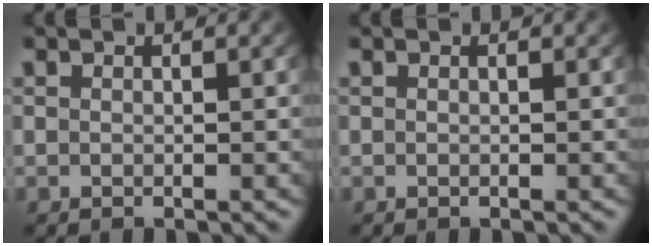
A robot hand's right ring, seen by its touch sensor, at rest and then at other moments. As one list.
[{"total": 0.0}]